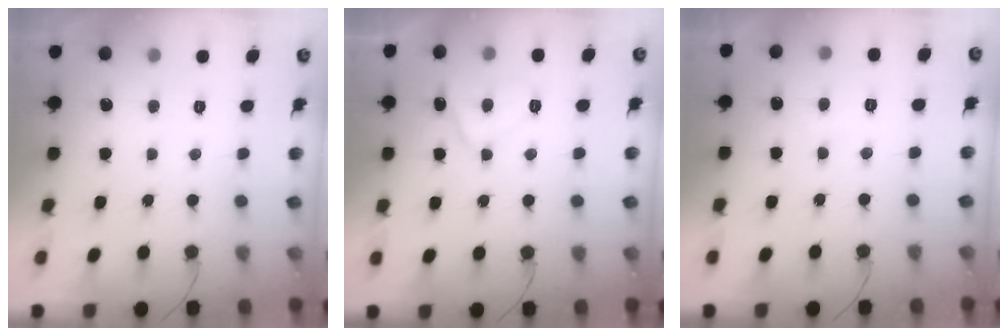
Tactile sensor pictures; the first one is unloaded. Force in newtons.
{"total": 5.4, "press": 5.2, "slide": 1.2}
{"total": 1.6, "press": 1.5, "slide": 0.6}